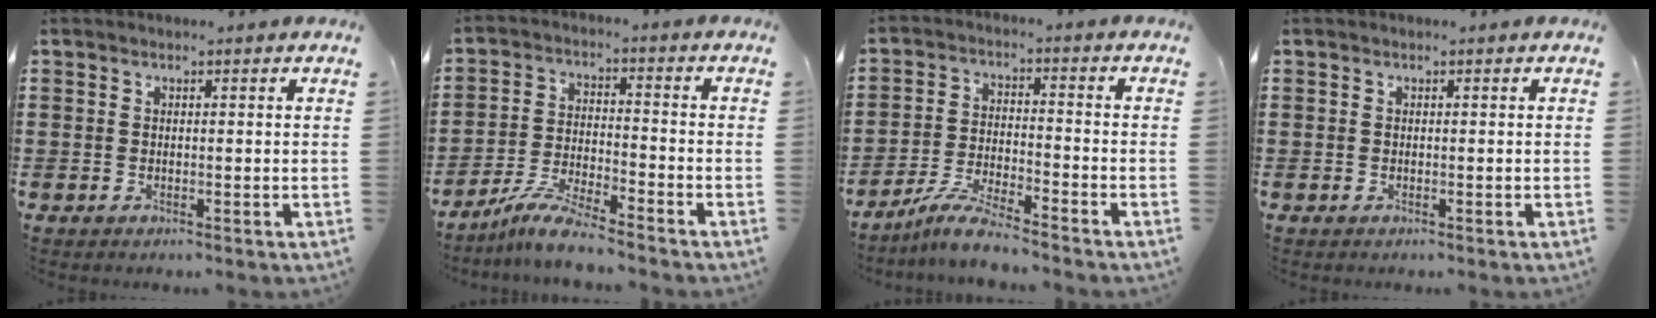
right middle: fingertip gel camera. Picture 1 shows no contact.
{"total": 6.5, "force": [-5.7, 0.1, 3.0], "torque": [-0.075, -0.014, -0.115]}
{"total": 6.0, "force": [-5.4, 0.2, 2.7], "torque": [-0.064, -0.009, -0.106]}
{"total": 0.0}